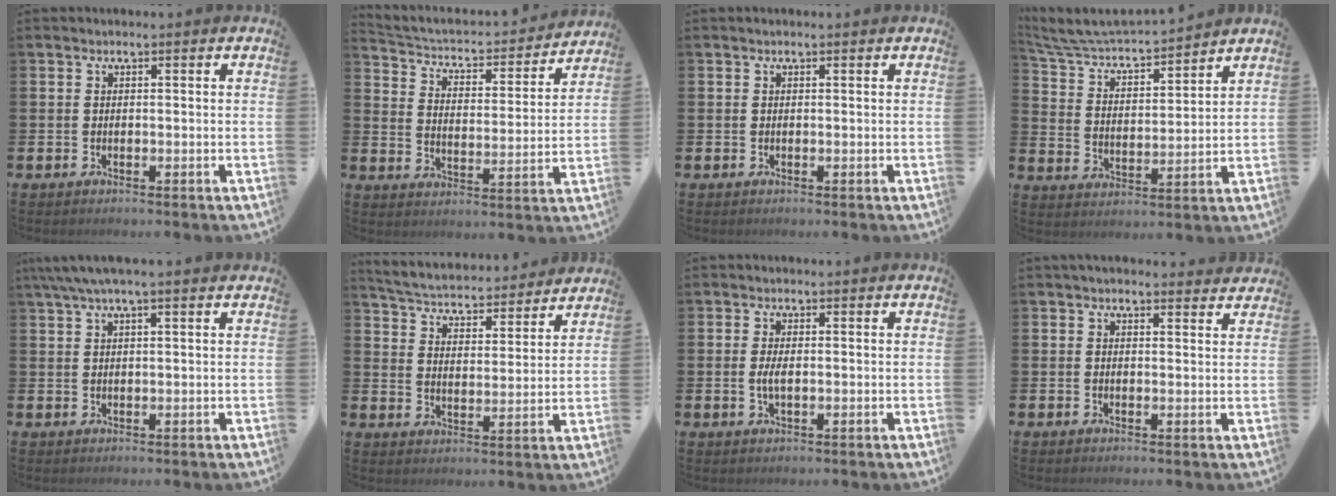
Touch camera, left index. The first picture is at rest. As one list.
[{"total": 4.0, "force": [3.6, 1.5, 1.1], "torque": [-0.047, -0.035, 0.050]}, {"total": 0.0}, {"total": 5.6, "force": [5.4, 1.1, 1.1], "torque": [-0.051, -0.044, 0.089]}, {"total": 3.3, "force": [2.3, 0.3, 2.3], "torque": [-0.055, 0.005, 0.043]}, {"total": 4.9, "force": [4.8, 0.9, 0.5], "torque": [-0.036, -0.042, 0.079]}, {"total": 2.2, "force": [0.0, 0.8, 2.0], "torque": [-0.031, -0.002, -0.004]}, {"total": 2.0, "force": [1.9, 0.5, 0.4], "torque": [-0.002, -0.008, 0.033]}]